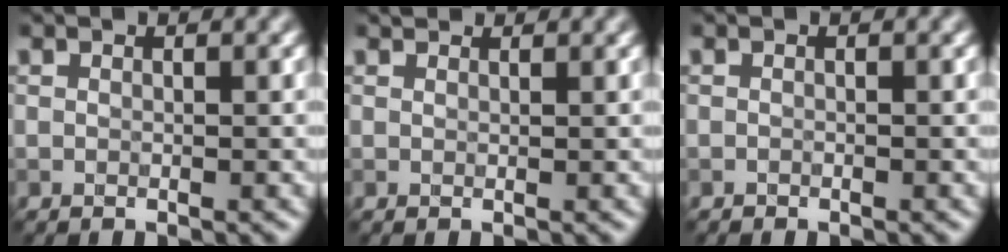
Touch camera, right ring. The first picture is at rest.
{"total": 1.0, "force": [0.9, 0.3, 0.3], "torque": [-0.007, -0.001, 0.009]}
{"total": 0.0}